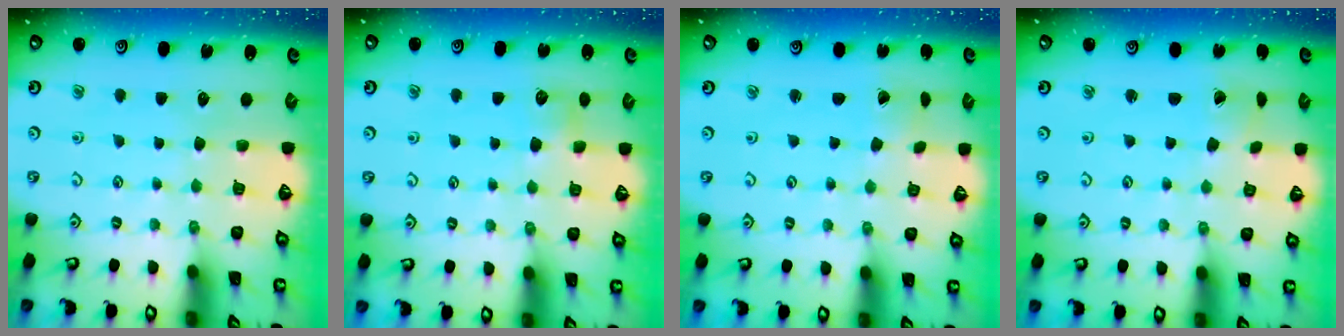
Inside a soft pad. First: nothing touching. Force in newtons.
{"total": 5.5, "press": 5.5, "slide": 0.6}
{"total": 0.0}
{"total": 0.9, "press": 0.8, "slide": 0.4}